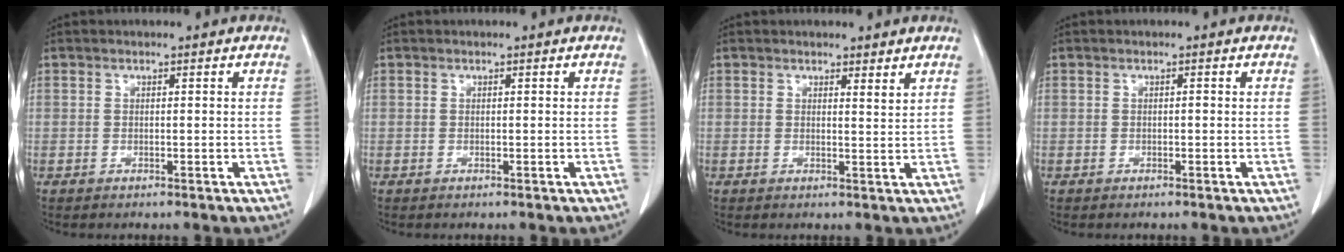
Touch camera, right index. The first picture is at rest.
{"total": 0.0}
{"total": 1.6, "force": [1.4, 0.2, 0.6], "torque": [-0.009, -0.010, 0.017]}
{"total": 0.0}